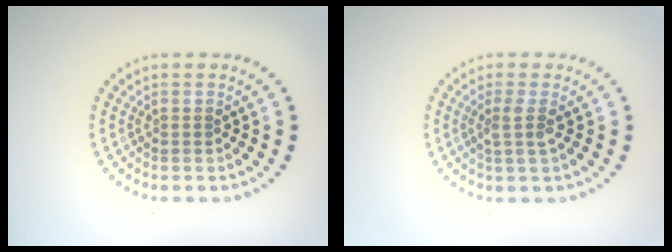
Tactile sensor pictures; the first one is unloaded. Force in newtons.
{"total": 1.6, "press": 1.2, "slide": 1.0}